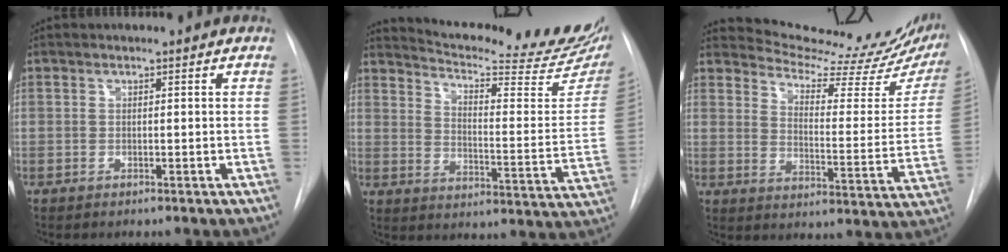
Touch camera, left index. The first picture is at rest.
{"total": 25.3, "force": [22.8, 3.1, 10.6], "torque": [-0.154, -0.092, 0.282]}
{"total": 20.4, "force": [19.7, 1.9, 5.0], "torque": [-0.076, -0.103, 0.243]}